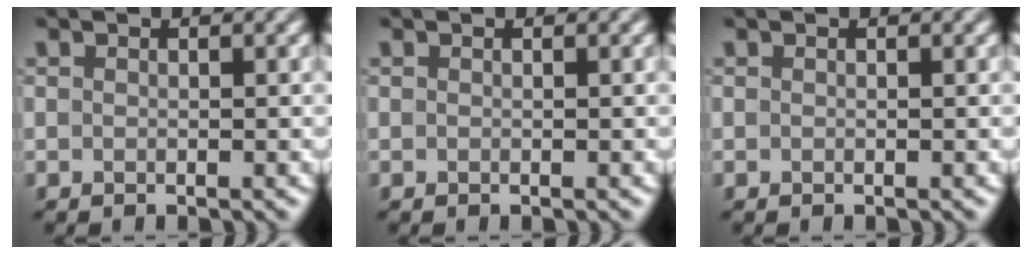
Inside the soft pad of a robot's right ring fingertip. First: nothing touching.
{"total": 0.0}
{"total": 0.0}